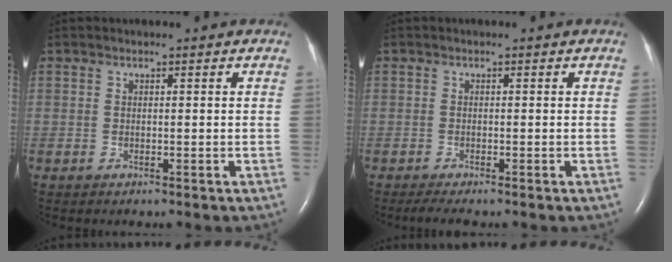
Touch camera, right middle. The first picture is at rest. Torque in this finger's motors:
{"motor_torque": [0.18, -0.13, -0.05, 0.00]}